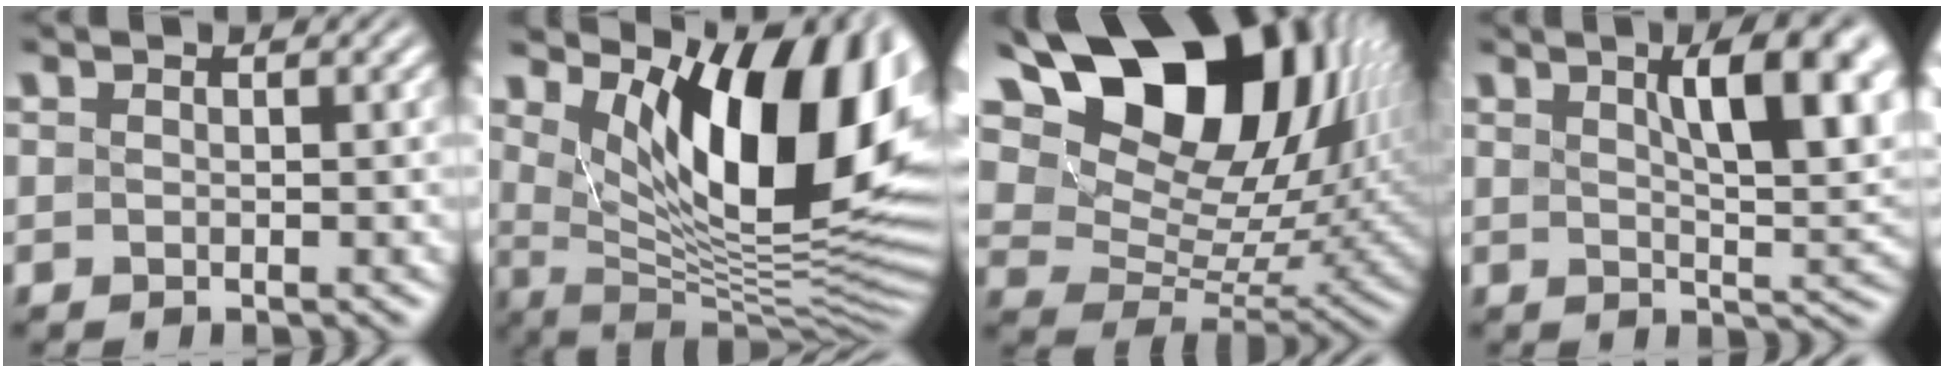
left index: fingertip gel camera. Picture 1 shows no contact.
{"total": 15.0, "force": [5.4, 6.1, 12.6], "torque": [-0.165, -0.014, 0.089]}
{"total": 17.3, "force": [8.2, 10.3, 11.2], "torque": [-0.195, 0.023, 0.141]}
{"total": 9.3, "force": [3.3, 2.9, 8.2], "torque": [-0.113, 0.006, 0.055]}